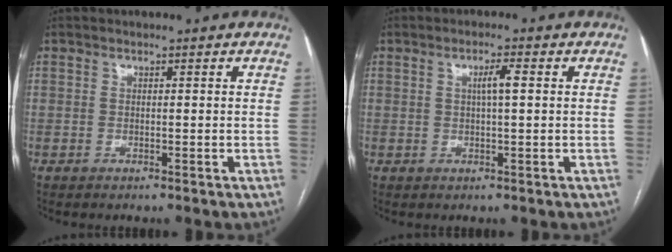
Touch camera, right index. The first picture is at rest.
{"total": 2.7, "force": [0.5, 0.1, 2.6], "torque": [-0.046, 0.002, 0.008]}